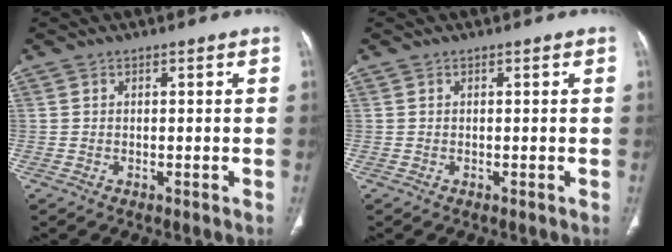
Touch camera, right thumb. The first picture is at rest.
{"total": 0.0}